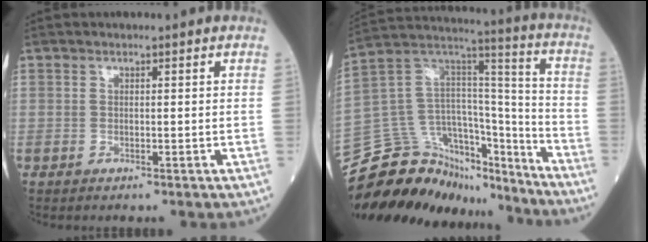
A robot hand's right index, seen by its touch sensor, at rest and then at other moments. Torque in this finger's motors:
{"motor_torque": [1.23, -0.91, 0.25, 0.02]}